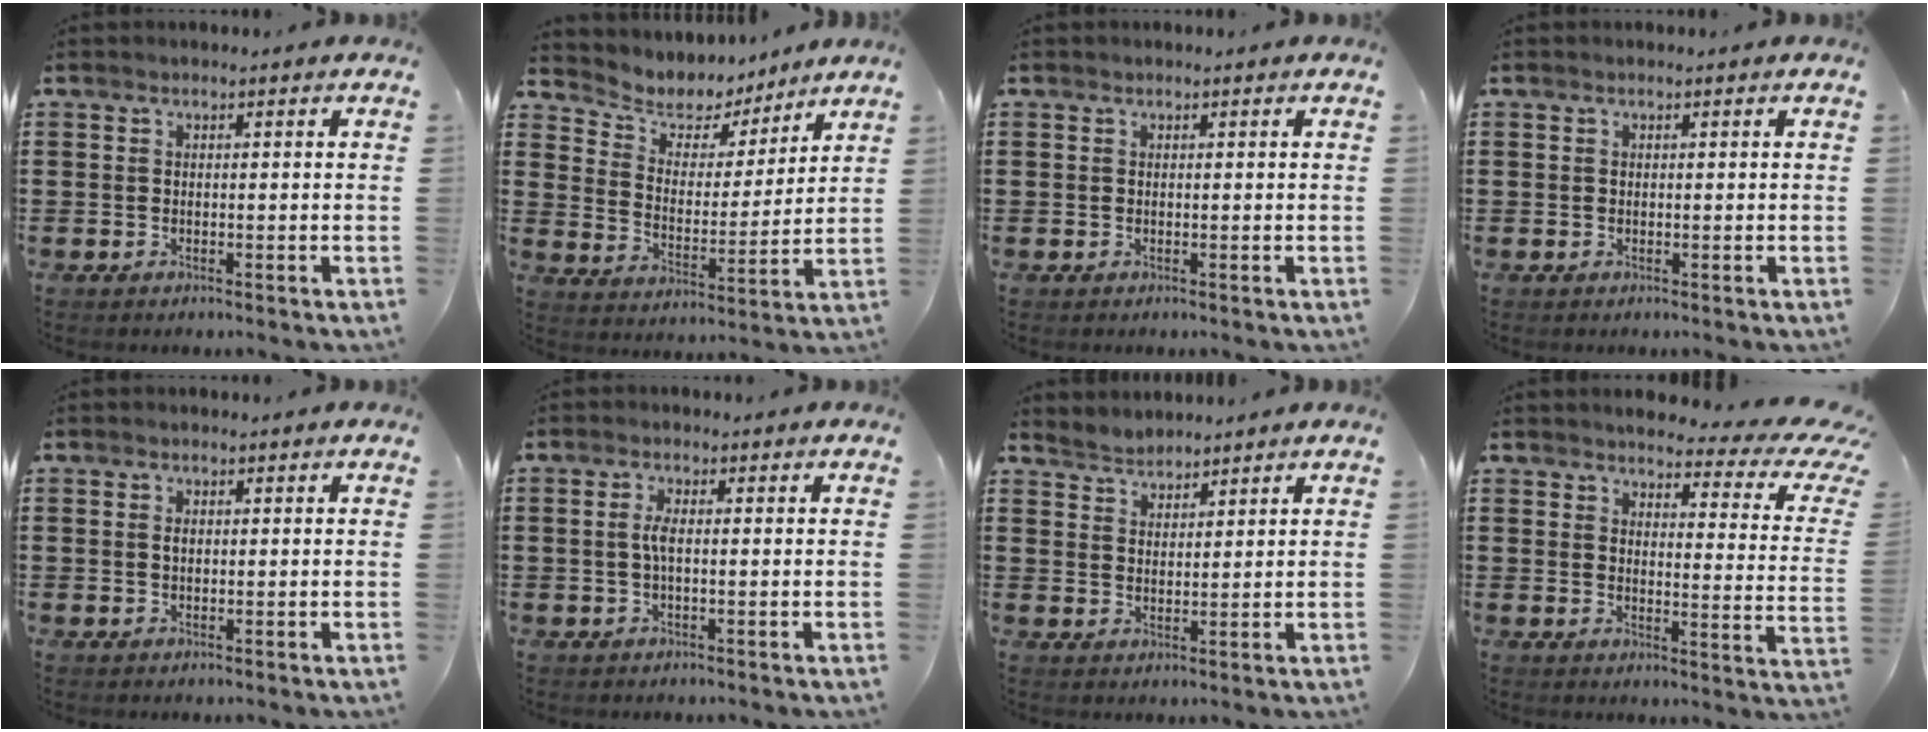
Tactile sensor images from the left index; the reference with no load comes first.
{"total": 5.8, "force": [5.2, 2.5, 0.6], "torque": [-0.049, -0.031, 0.090]}
{"total": 0.0}
{"total": 0.0}
{"total": 0.8, "force": [0.2, 0.5, 0.6], "torque": [-0.015, 0.003, 0.002]}
{"total": 2.5, "force": [0.0, 0.7, 2.4], "torque": [-0.054, -0.002, -0.004]}
{"total": 2.7, "force": [2.6, 0.4, -0.7], "torque": [0.003, -0.006, 0.050]}
{"total": 4.4, "force": [3.7, 0.8, 2.3], "torque": [-0.042, -0.033, 0.054]}